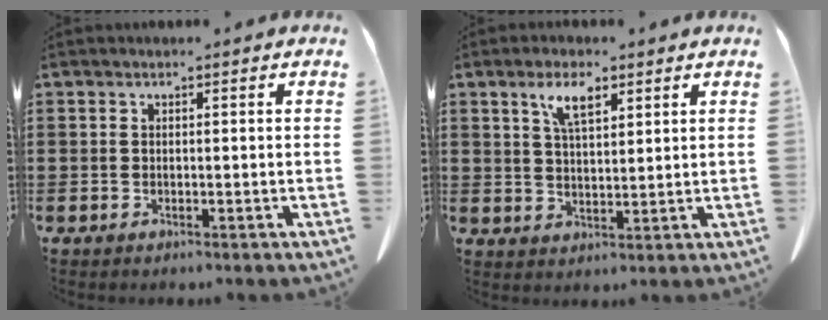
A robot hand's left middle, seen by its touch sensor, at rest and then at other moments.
{"total": 5.5, "force": [3.3, 2.0, 4.0], "torque": [-0.079, 0.003, 0.057]}